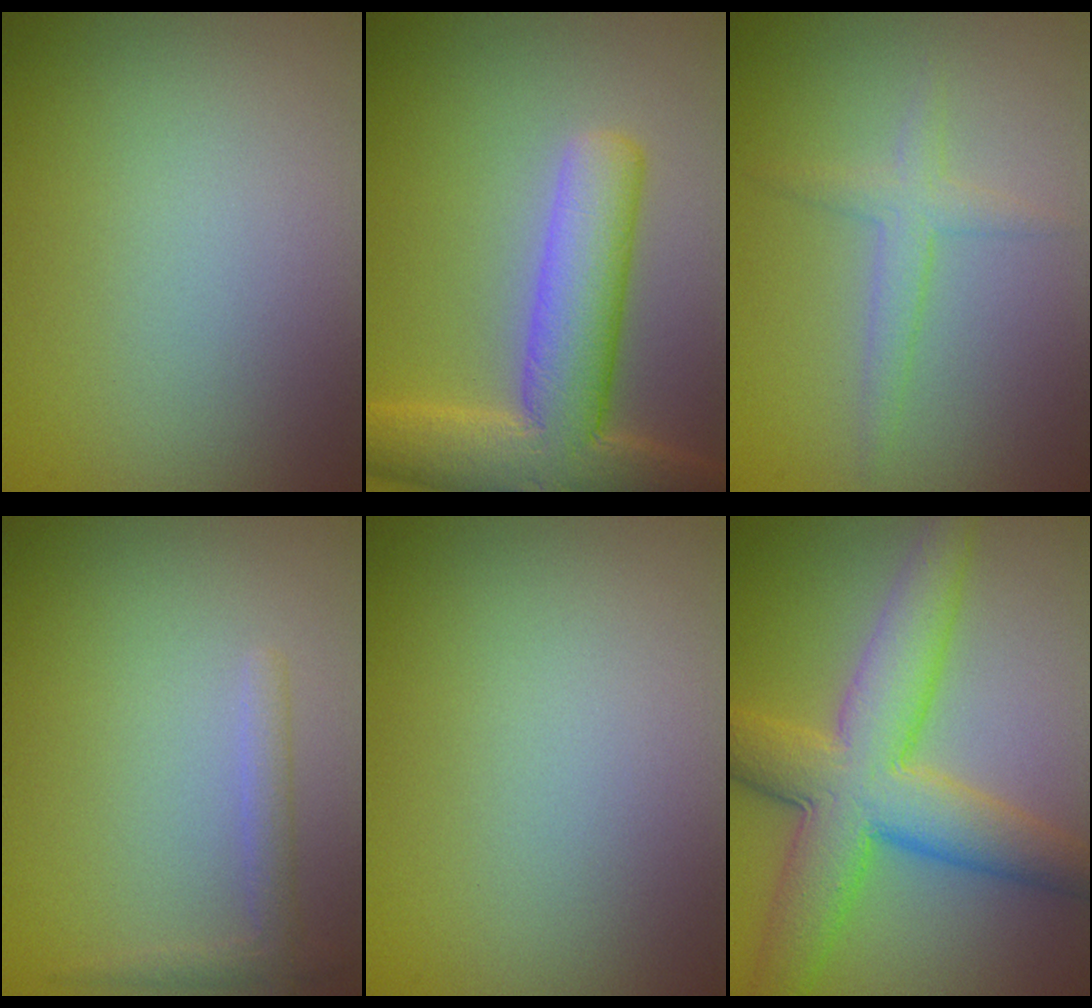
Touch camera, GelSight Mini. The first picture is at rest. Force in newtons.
{"total": 8.6, "press": 8.6, "slide": 0.6}
{"total": 1.9, "press": 1.9, "slide": 0.1}
{"total": 1.5, "press": 1.5, "slide": 0.1}
{"total": 0.0}
{"total": 8.7, "press": 8.7, "slide": 0.1}